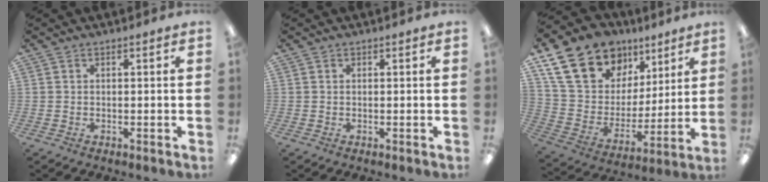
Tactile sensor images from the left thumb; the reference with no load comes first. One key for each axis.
{"total": 0.0}
{"total": 21.3, "fx": 12.5, "fy": 14.5, "fz": 9.2, "tx": -0.162, "ty": -0.054, "tz": 0.238}